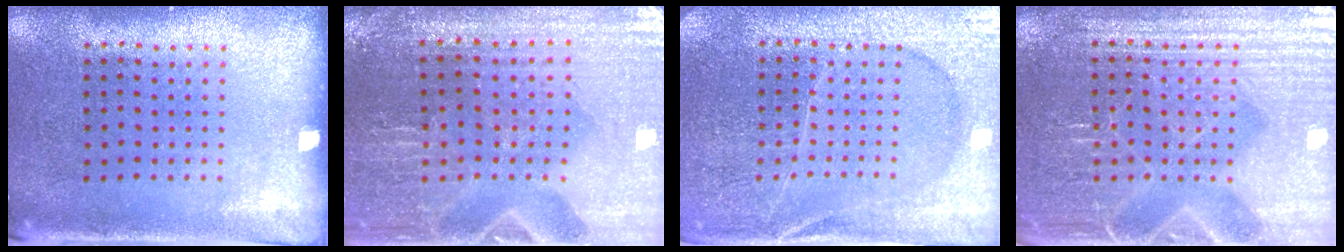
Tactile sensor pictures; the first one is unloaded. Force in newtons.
{"total": 1.2, "press": 1.2, "slide": 0.0}
{"total": 3.7, "press": 3.6, "slide": 0.8}
{"total": 4.5, "press": 4.4, "slide": 0.9}